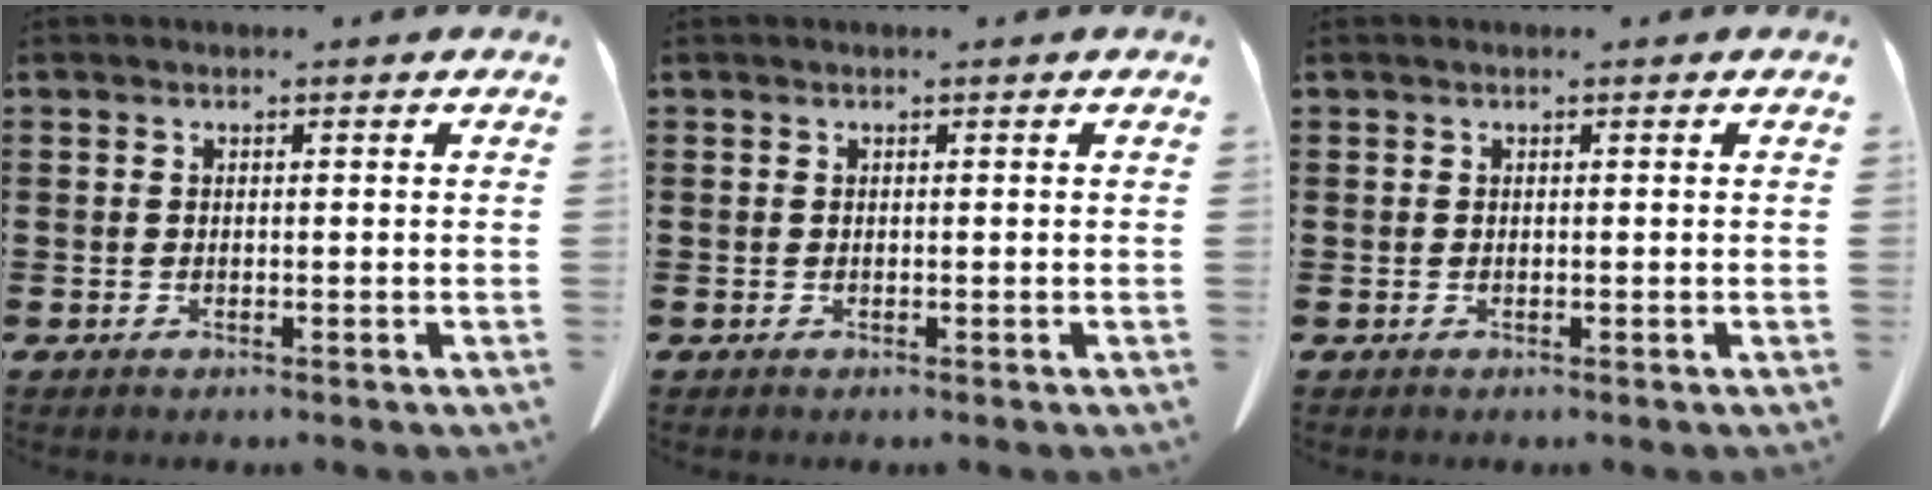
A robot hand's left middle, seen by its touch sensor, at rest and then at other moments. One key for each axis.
{"total": 0.0}
{"total": 0.0}